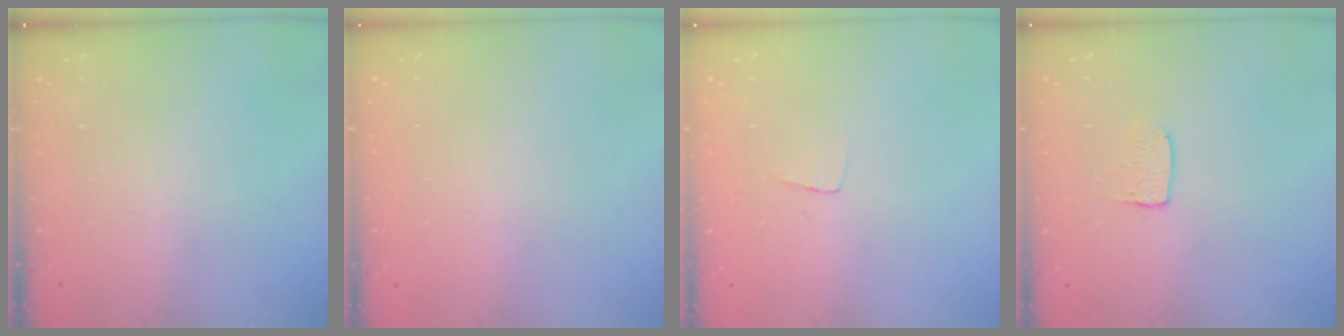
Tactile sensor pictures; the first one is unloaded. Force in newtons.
{"total": 0.0}
{"total": 3.5, "press": 3.5, "slide": 0.2}
{"total": 4.2, "press": 4.2, "slide": 0.3}